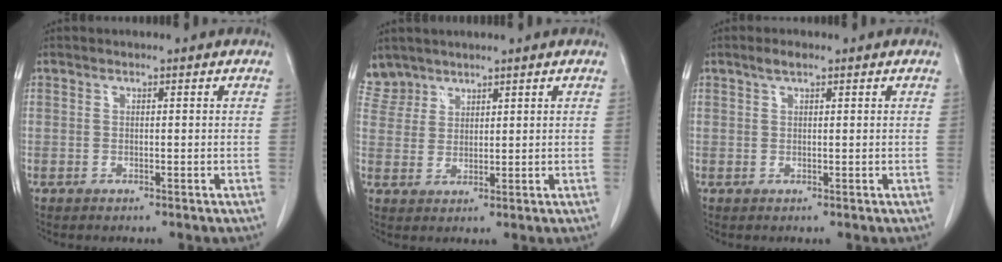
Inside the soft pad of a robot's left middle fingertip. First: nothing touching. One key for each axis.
{"total": 4.8, "fx": 4.1, "fy": 2.5, "fz": -0.4, "tx": 0.015, "ty": 0.008, "tz": 0.088}
{"total": 1.7, "fx": 1.2, "fy": 0.5, "fz": 1.2, "tx": -0.026, "ty": 0.008, "tz": 0.022}